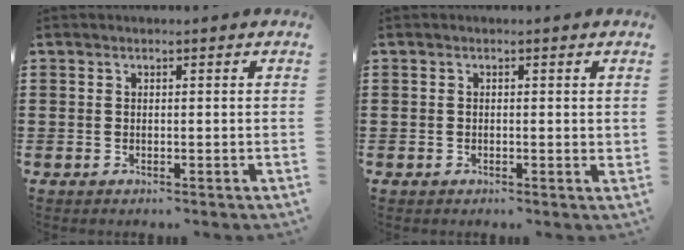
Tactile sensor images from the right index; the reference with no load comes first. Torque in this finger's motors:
{"motor_torque": [-0.37, 0.32, 0.06, 0.00]}